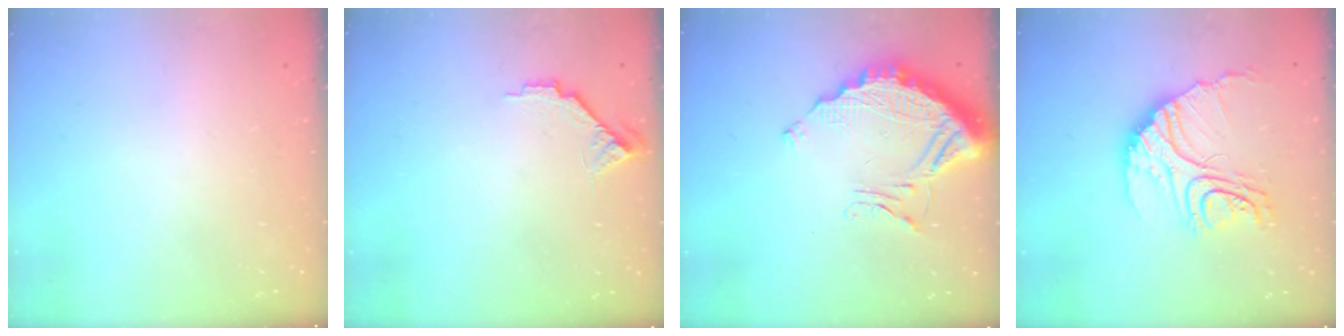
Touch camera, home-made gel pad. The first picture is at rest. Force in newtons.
{"total": 6.9, "press": 6.9, "slide": 0.6}
{"total": 12.8, "press": 12.8, "slide": 0.8}
{"total": 19.0, "press": 18.9, "slide": 2.1}